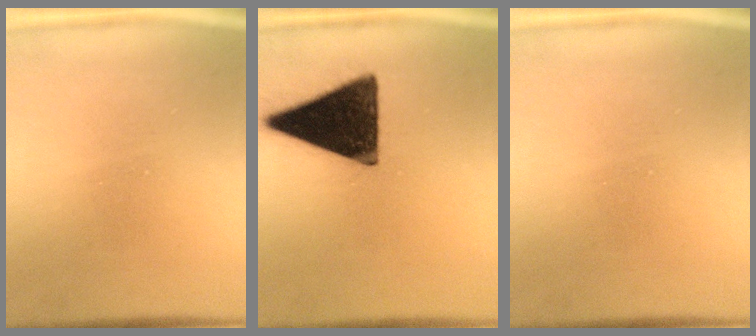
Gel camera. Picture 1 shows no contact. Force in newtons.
{"total": 16.2}
{"total": 0.0}